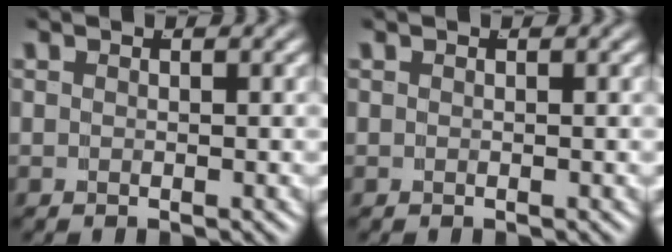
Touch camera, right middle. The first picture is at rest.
{"total": 0.0}